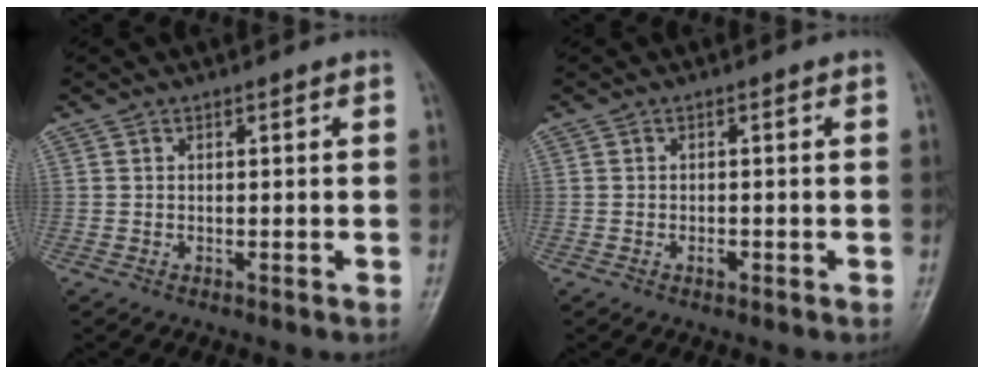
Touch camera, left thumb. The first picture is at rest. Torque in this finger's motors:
{"motor_torque": [-0.01, 0.01, 0.03, 0.01, 0.00]}